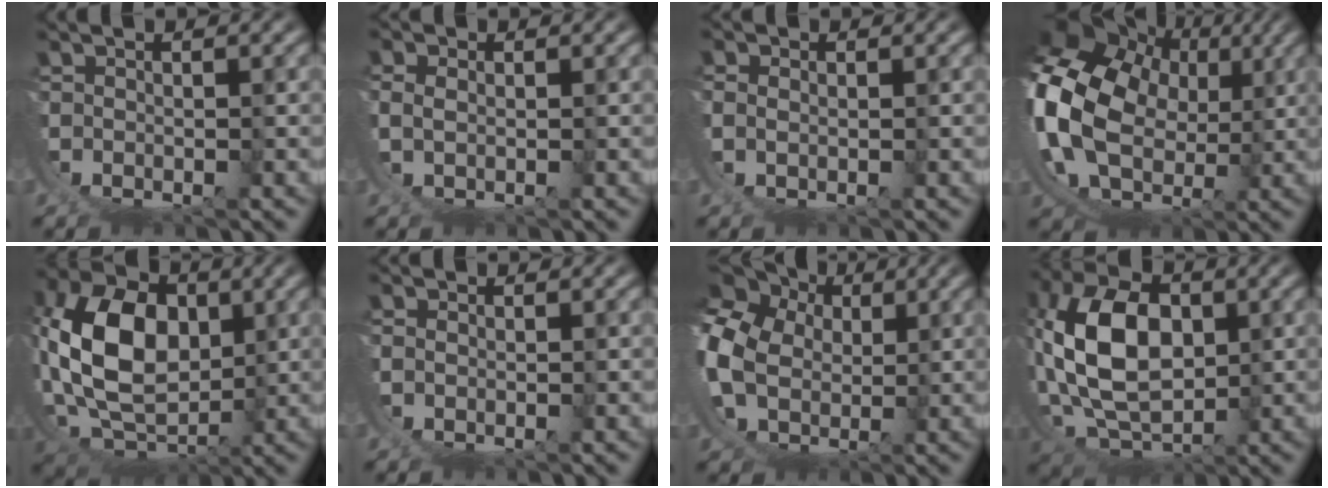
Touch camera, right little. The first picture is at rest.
{"total": 1.5, "force": [0.9, 0.7, 0.9], "torque": [-0.027, 0.000, 0.017]}
{"total": 0.9, "force": [0.7, 0.3, 0.5], "torque": [-0.014, 0.000, 0.012]}
{"total": 19.7, "force": [6.1, 15.3, 10.7], "torque": [-0.271, -0.014, 0.094]}
{"total": 11.6, "force": [3.1, 7.3, 8.5], "torque": [-0.208, -0.036, 0.078]}
{"total": 0.6, "force": [0.2, 0.5, 0.2], "torque": [-0.009, -0.001, 0.003]}
{"total": 12.8, "force": [3.6, 10.8, 5.8], "torque": [-0.155, -0.015, 0.051]}
{"total": 10.6, "force": [3.2, 6.3, 8.0], "torque": [-0.195, -0.034, 0.082]}